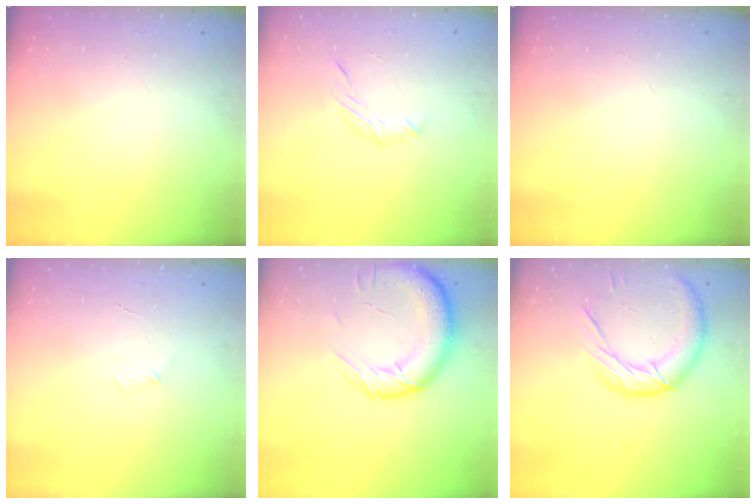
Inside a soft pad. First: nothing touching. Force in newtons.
{"total": 6.1, "press": 5.9, "slide": 1.5}
{"total": 0.0}
{"total": 3.5, "press": 3.4, "slide": 0.9}
{"total": 16.1, "press": 15.9, "slide": 2.5}
{"total": 14.5, "press": 14.4, "slide": 1.5}